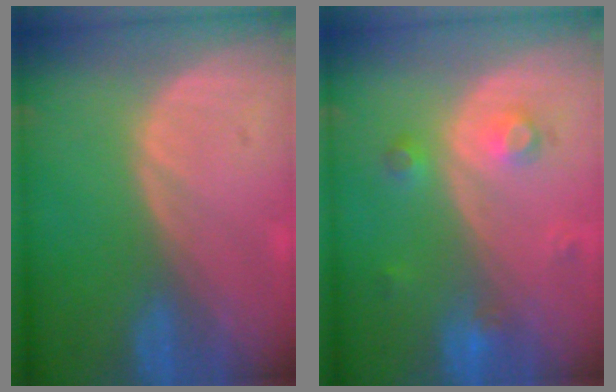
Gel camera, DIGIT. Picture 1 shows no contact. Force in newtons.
{"total": 3.6, "press": 3.2, "slide": 1.6}